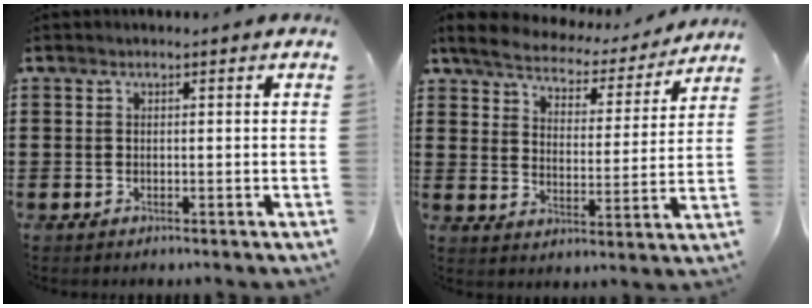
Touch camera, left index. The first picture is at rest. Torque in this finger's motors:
{"motor_torque": [2.14, 0.00, 0.73, 0.11]}